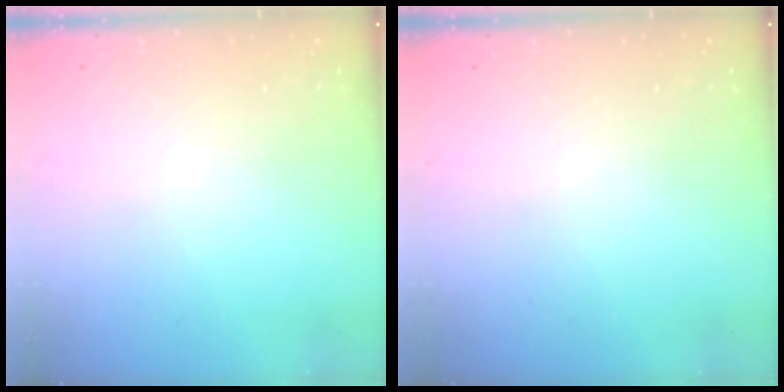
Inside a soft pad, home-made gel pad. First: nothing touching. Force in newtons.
{"total": 0.0}